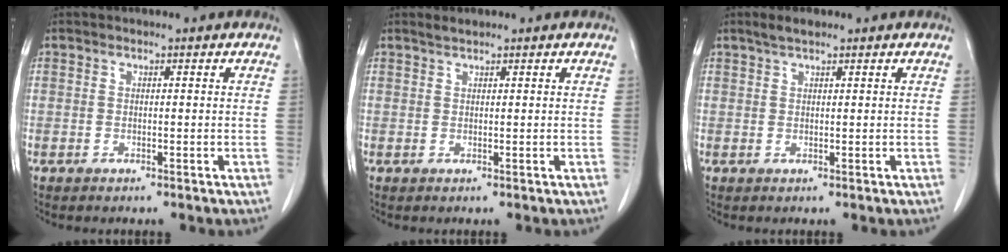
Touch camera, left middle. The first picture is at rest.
{"total": 1.0, "force": [0.9, 0.0, 0.3], "torque": [-0.010, 0.003, 0.021]}
{"total": 2.0, "force": [1.6, 0.4, 1.2], "torque": [-0.027, 0.009, 0.031]}